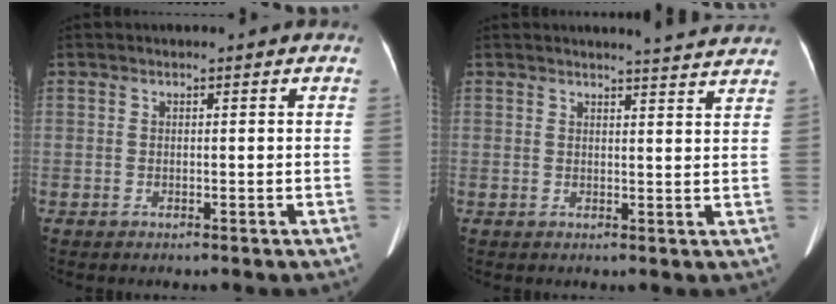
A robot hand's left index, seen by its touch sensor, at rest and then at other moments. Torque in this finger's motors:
{"motor_torque": [1.04, -1.10, 0.02, 0.02]}